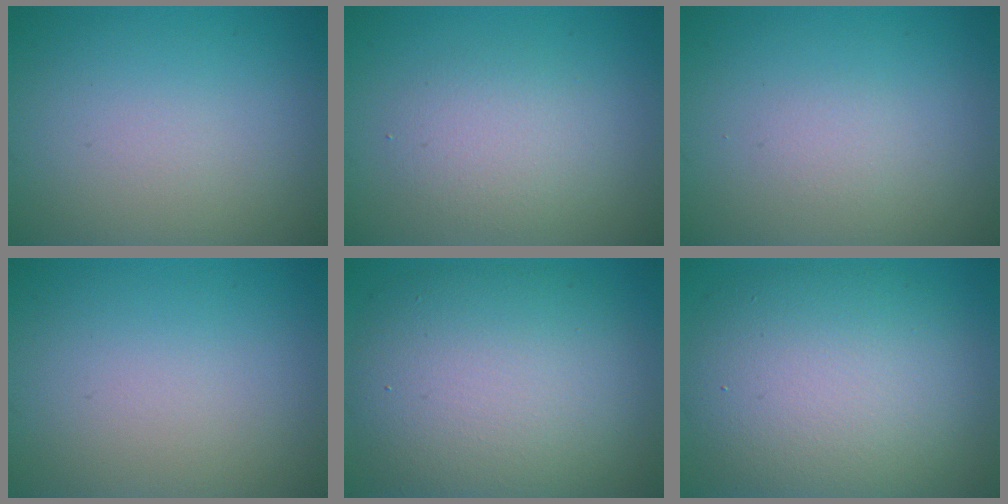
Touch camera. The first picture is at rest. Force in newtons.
{"total": 2.7, "press": 2.7, "slide": 0.2}
{"total": 0.9, "press": 0.9, "slide": 0.0}
{"total": 0.0}
{"total": 10.6, "press": 10.6, "slide": 0.6}
{"total": 10.5, "press": 10.5, "slide": 0.5}